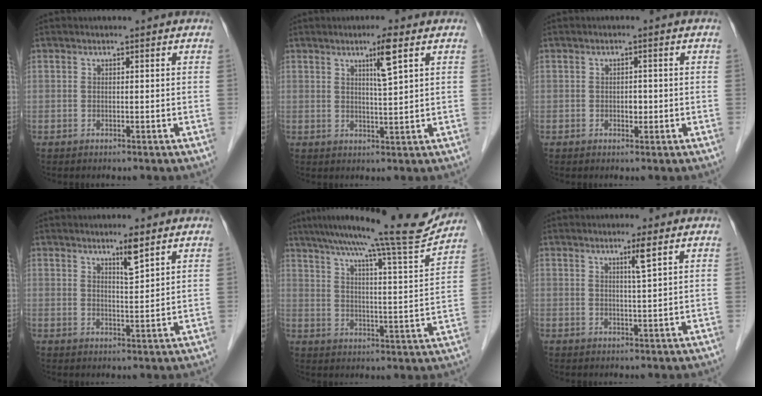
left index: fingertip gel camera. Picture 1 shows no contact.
{"total": 4.2, "force": [2.1, -0.3, 3.7], "torque": [-0.066, -0.005, 0.038]}
{"total": 1.3, "force": [-0.4, 0.9, 0.9], "torque": [-0.014, -0.002, -0.004]}
{"total": 3.2, "force": [2.2, 0.0, 2.3], "torque": [-0.045, -0.006, 0.040]}
{"total": 17.2, "force": [15.2, -0.9, 7.9], "torque": [-0.123, -0.023, 0.212]}
{"total": 2.3, "force": [1.1, -0.6, 1.9], "torque": [-0.036, -0.008, 0.023]}